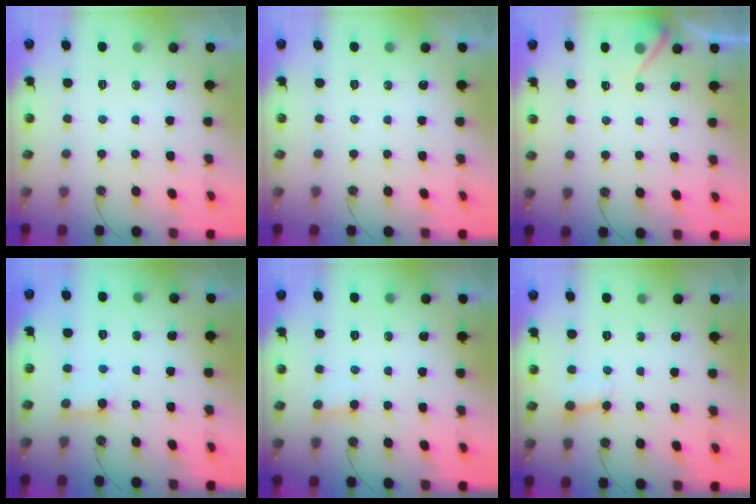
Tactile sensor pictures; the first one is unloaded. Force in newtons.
{"total": 0.0}
{"total": 5.2, "press": 5.1, "slide": 0.8}
{"total": 3.1, "press": 3.1, "slide": 0.2}
{"total": 2.2, "press": 2.2, "slide": 0.2}
{"total": 2.7, "press": 2.7, "slide": 0.1}